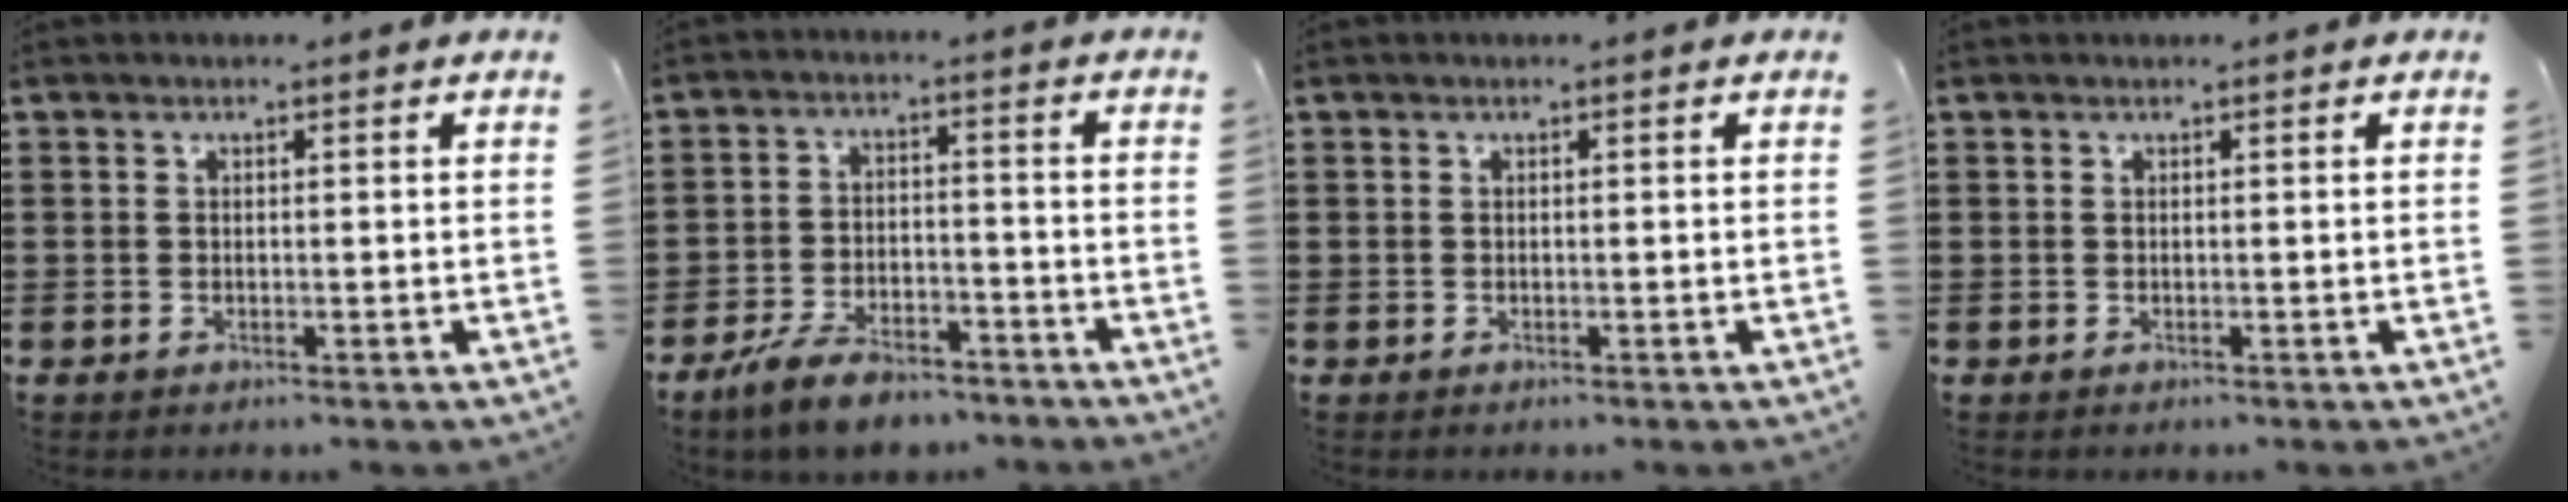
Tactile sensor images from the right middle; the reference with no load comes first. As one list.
[{"total": 6.5, "force": [-5.5, 2.1, 2.7], "torque": [-0.062, 0.005, -0.107]}, {"total": 0.0}, {"total": 0.0}]